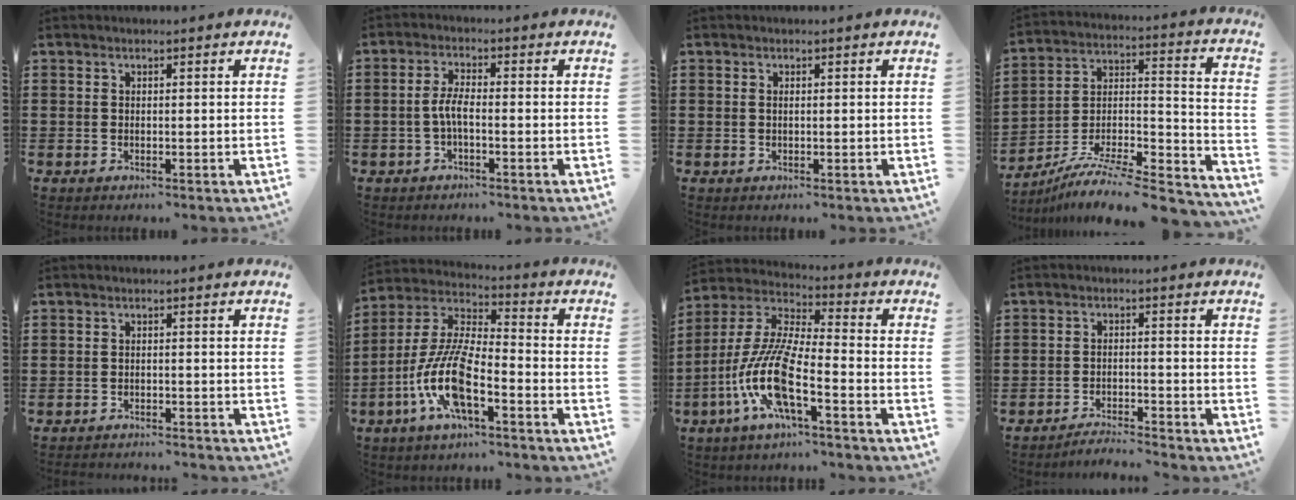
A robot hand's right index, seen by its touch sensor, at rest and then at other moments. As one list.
[{"total": 3.6, "force": [-1.0, 0.9, 3.3], "torque": [-0.082, -0.003, -0.028]}, {"total": 0.5, "force": [0.1, 0.2, 0.5], "torque": [-0.010, -0.002, 0.002]}, {"total": 7.8, "force": [-6.7, 1.1, 3.9], "torque": [-0.064, -0.001, -0.137]}, {"total": 1.5, "force": [-1.5, -0.1, -0.2], "torque": [0.000, 0.003, -0.033]}, {"total": 11.5, "force": [-5.4, 3.3, 9.6], "torque": [-0.230, -0.011, -0.110]}, {"total": 11.9, "force": [-6.0, 2.1, 10.1], "torque": [-0.244, -0.020, -0.127]}, {"total": 2.8, "force": [-2.8, -0.1, 0.0], "torque": [-0.005, 0.003, -0.060]}]